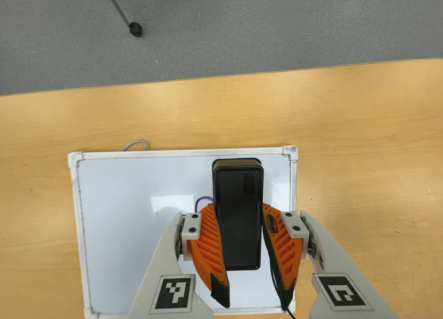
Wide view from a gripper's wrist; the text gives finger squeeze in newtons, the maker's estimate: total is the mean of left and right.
{"total": 8.2, "left": 6.3, "right": 10.0}